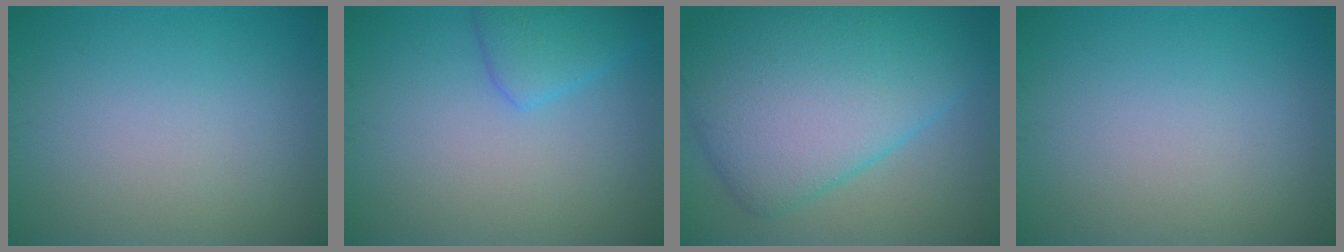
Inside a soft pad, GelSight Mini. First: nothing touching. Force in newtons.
{"total": 2.8, "press": 2.7, "slide": 0.2}
{"total": 11.6, "press": 11.6, "slide": 0.2}
{"total": 0.0}